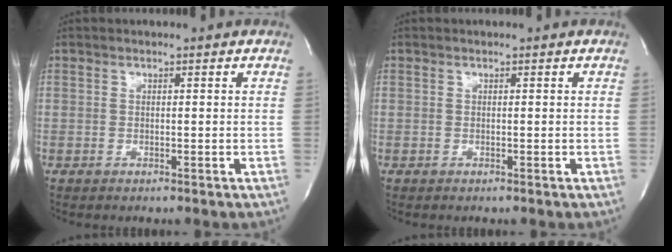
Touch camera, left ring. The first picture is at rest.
{"total": 0.0}